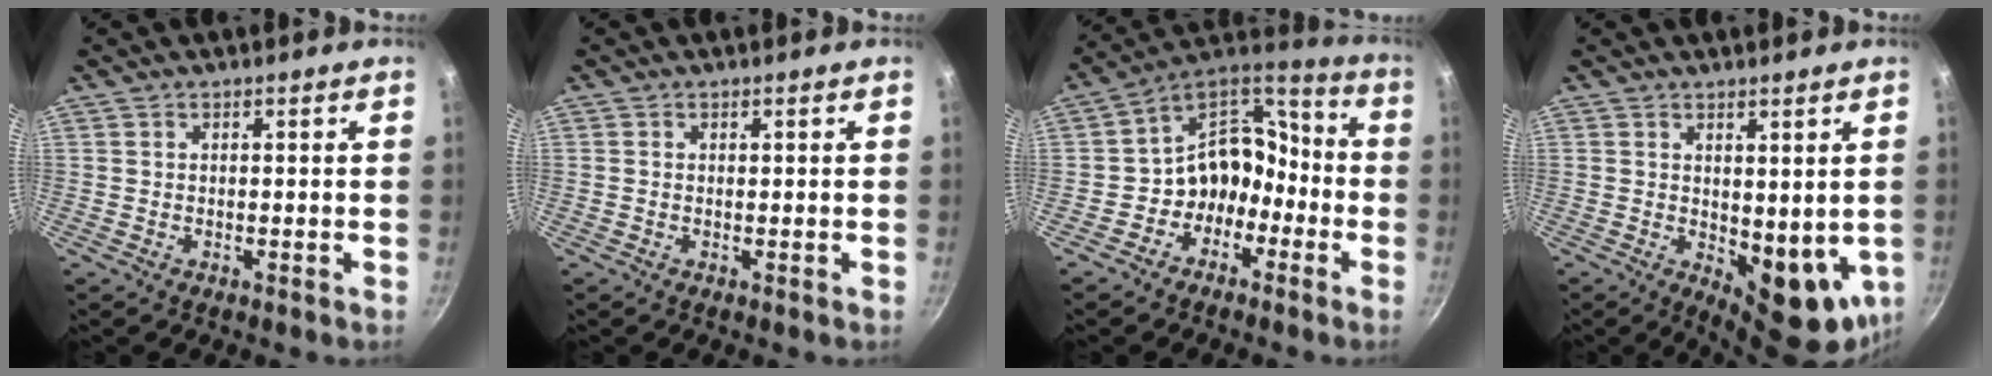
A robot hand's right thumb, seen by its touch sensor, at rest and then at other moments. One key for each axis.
{"total": 0.0}
{"total": 12.9, "fx": -4.7, "fy": 10.5, "fz": 5.9, "tx": -0.042, "ty": 0.089, "tz": -0.085}
{"total": 10.4, "fx": 0.3, "fy": 5.1, "fz": 9.1, "tx": -0.096, "ty": -0.019, "tz": 0.020}